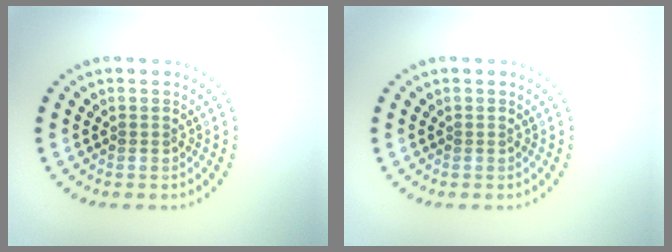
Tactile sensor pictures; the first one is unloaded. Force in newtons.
{"total": 0.0}